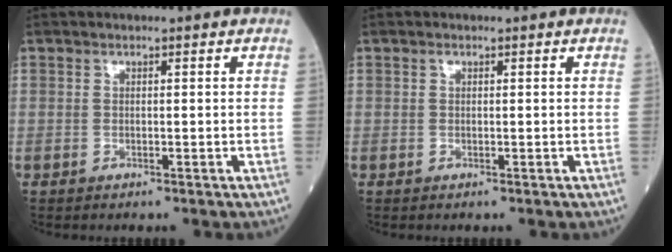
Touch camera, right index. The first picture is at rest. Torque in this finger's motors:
{"motor_torque": [0.02, 0.12, -0.05, 0.00]}